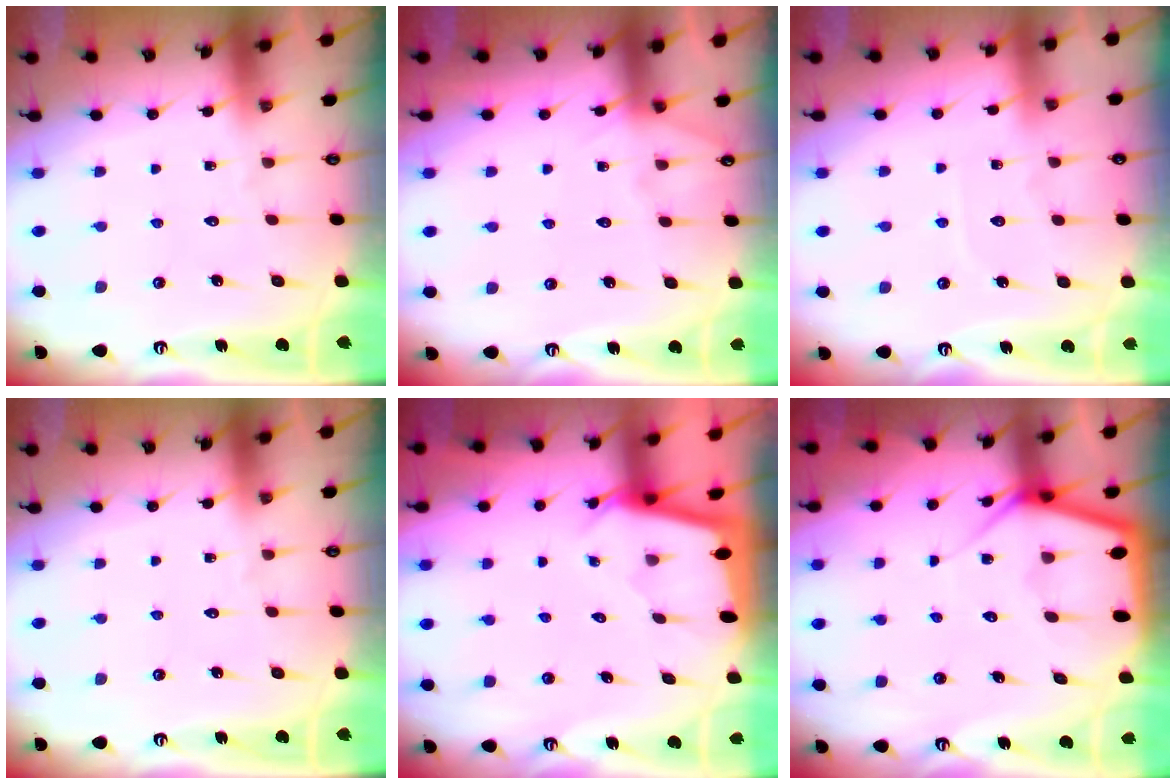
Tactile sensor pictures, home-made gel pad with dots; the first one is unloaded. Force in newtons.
{"total": 5.0, "press": 5.0, "slide": 0.6}
{"total": 3.6, "press": 3.6, "slide": 0.4}
{"total": 0.0}
{"total": 2.1, "press": 2.1, "slide": 0.2}
{"total": 6.3, "press": 6.3, "slide": 0.5}